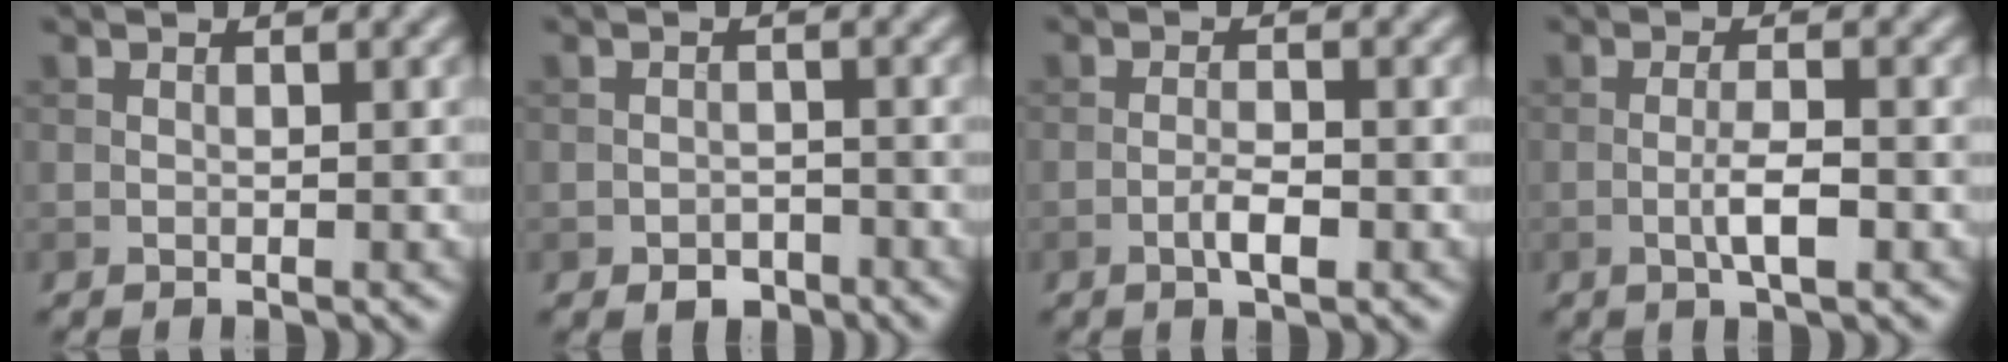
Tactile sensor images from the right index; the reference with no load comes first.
{"total": 2.0, "force": [-1.4, 1.2, 0.7], "torque": [-0.006, 0.001, -0.025]}
{"total": 2.1, "force": [-1.0, 0.5, 1.8], "torque": [-0.034, 0.003, -0.021]}
{"total": 2.7, "force": [-0.9, 0.5, 2.6], "torque": [-0.047, 0.002, -0.019]}